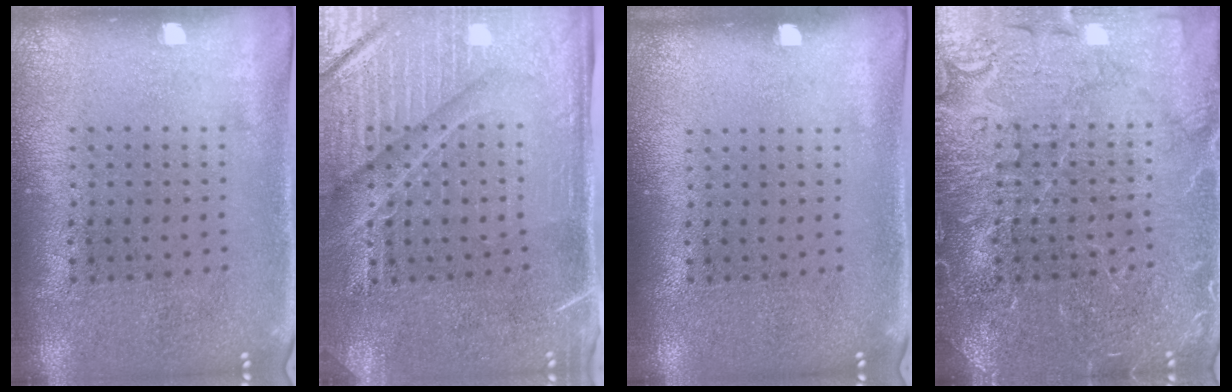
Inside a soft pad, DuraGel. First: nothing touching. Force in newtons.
{"total": 4.4, "press": 4.0, "slide": 2.0}
{"total": 0.0}
{"total": 6.1, "press": 6.1, "slide": 0.9}